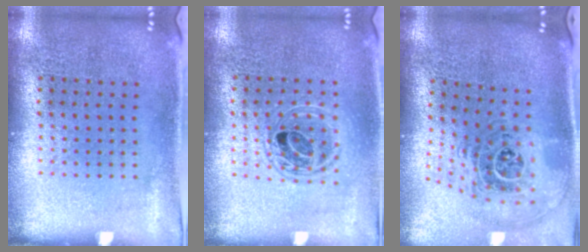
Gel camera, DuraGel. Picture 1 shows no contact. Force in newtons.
{"total": 1.4, "press": 1.3, "slide": 0.7}
{"total": 1.9, "press": 1.5, "slide": 1.2}